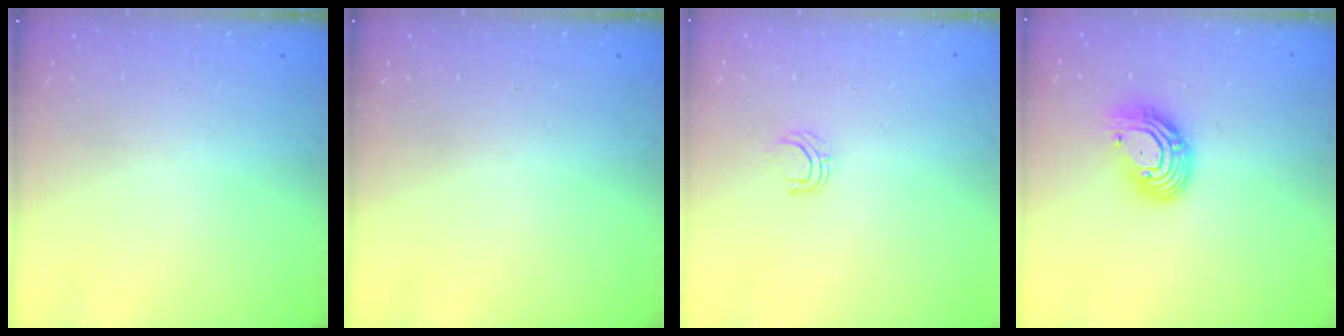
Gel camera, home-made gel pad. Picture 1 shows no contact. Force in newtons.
{"total": 0.0}
{"total": 3.8, "press": 3.8, "slide": 0.2}
{"total": 11.1, "press": 11.1, "slide": 0.7}